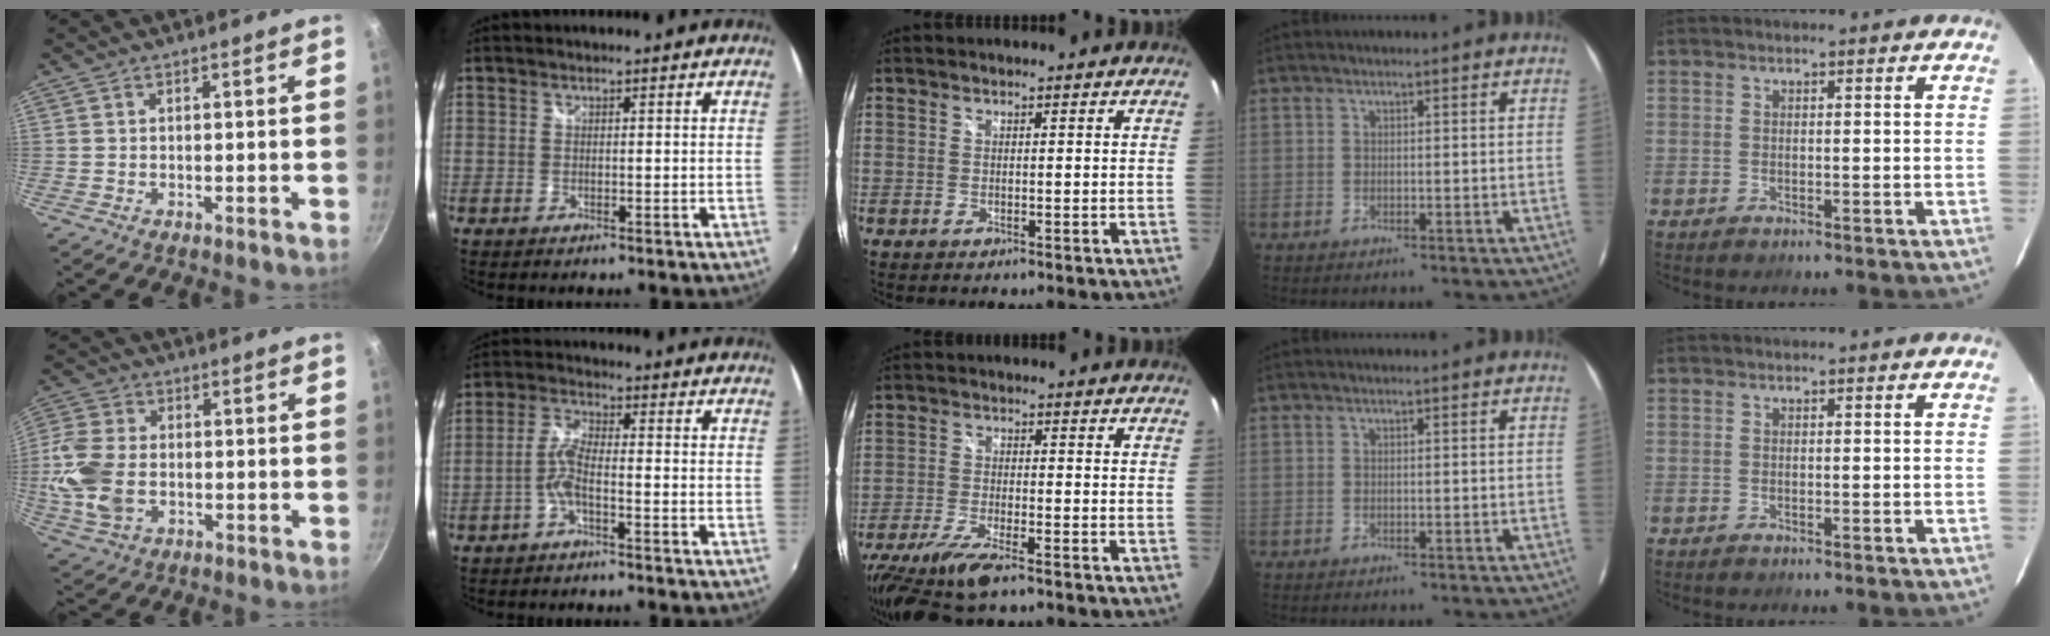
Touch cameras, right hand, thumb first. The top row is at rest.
{"thumb": {"total": 11.2, "force": [-1.5, 7.6, 8.1], "torque": [-0.166, 0.008, -0.036]}, "index": {"total": 4.0, "force": [-1.9, 0.7, 3.5], "torque": [-0.085, 0.009, -0.039]}, "middle": {"total": 12.8, "force": [-9.4, 3.1, 8.1], "torque": [-0.178, -0.043, -0.170]}}